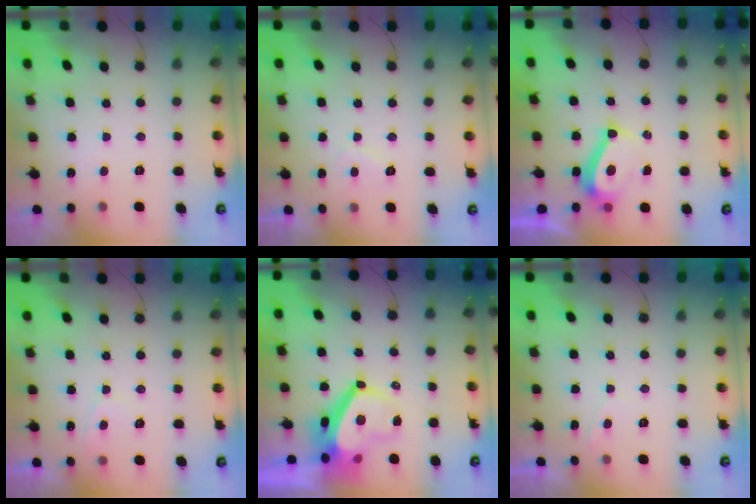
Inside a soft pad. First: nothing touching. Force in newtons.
{"total": 1.1, "press": 0.9, "slide": 0.6}
{"total": 7.3, "press": 7.3, "slide": 0.7}
{"total": 2.0, "press": 1.9, "slide": 0.6}
{"total": 9.0, "press": 8.9, "slide": 0.8}
{"total": 0.0}